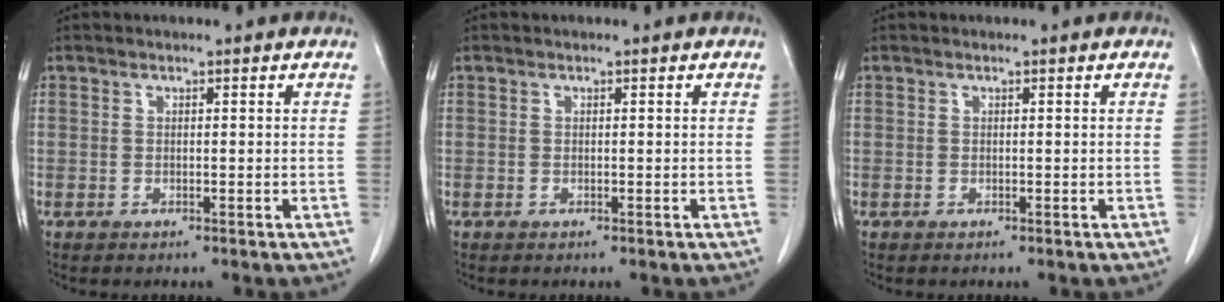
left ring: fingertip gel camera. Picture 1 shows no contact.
{"total": 0.0}
{"total": 0.0}